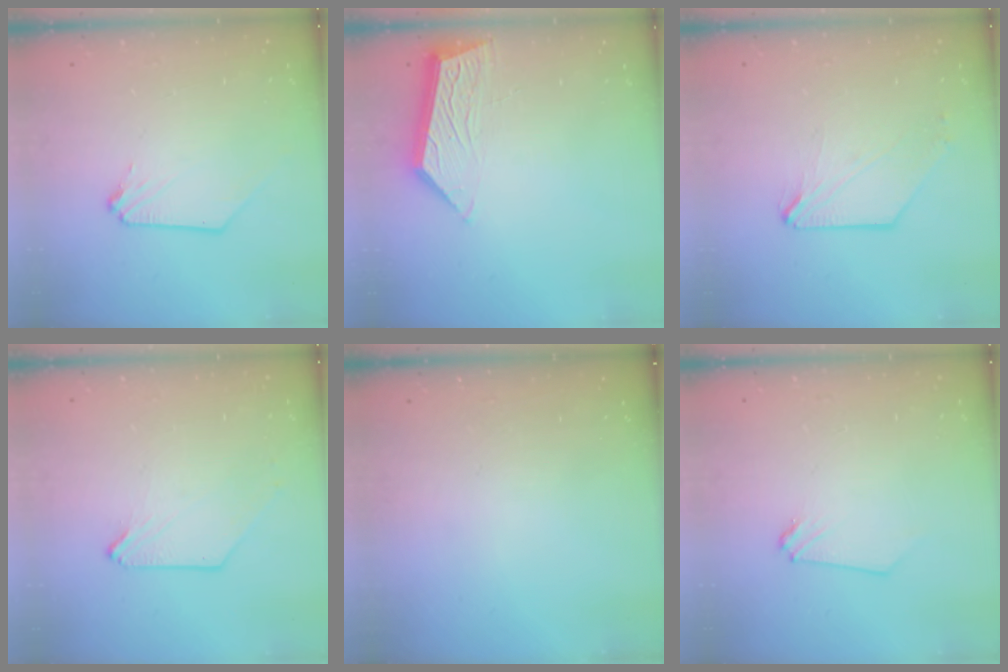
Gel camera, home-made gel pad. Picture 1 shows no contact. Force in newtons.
{"total": 8.0, "press": 8.0, "slide": 0.7}
{"total": 0.8, "press": 0.8, "slide": 0.2}
{"total": 0.0}
{"total": 0.0}
{"total": 0.0}